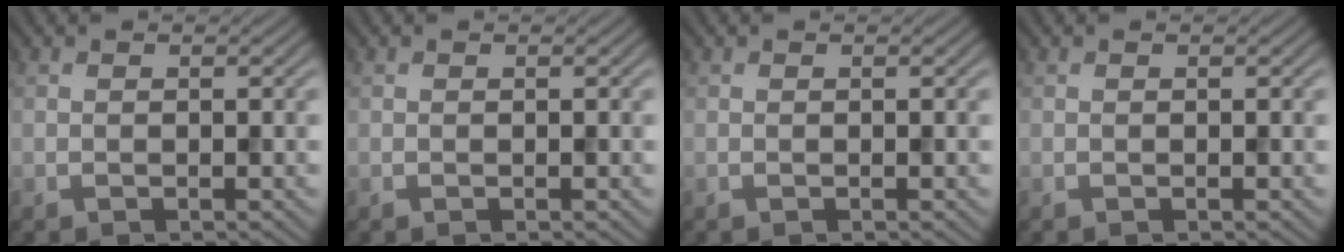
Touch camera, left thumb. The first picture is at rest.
{"total": 0.0}
{"total": 0.0}
{"total": 0.0}